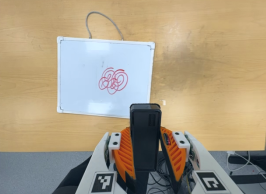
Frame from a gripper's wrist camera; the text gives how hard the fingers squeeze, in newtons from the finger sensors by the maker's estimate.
{"total": 3.9, "left": 2.5, "right": 5.3}